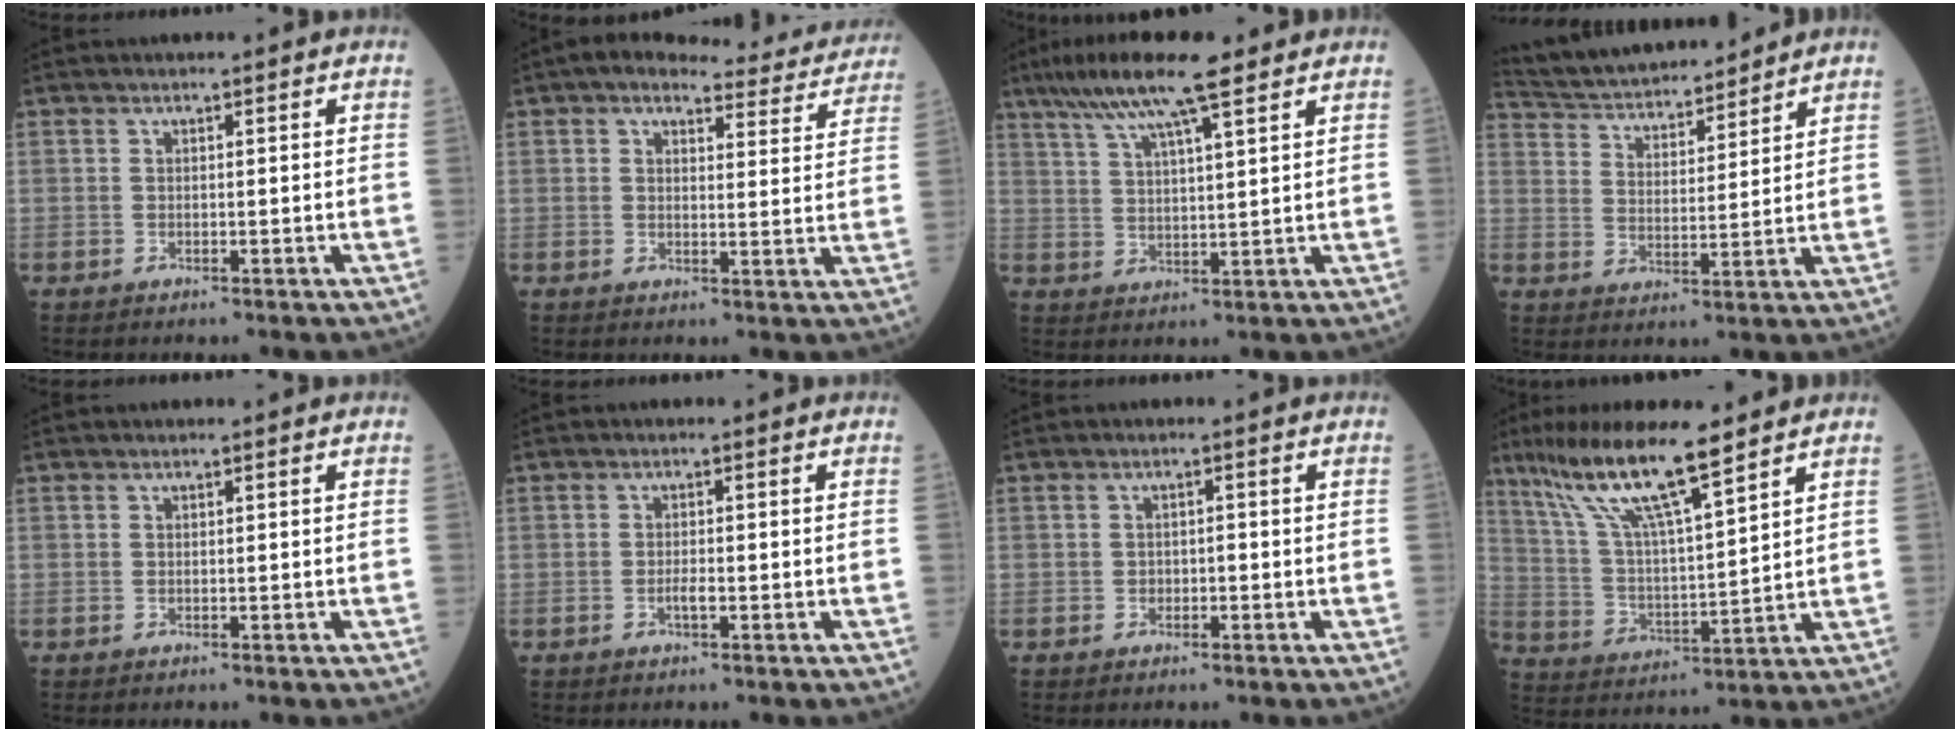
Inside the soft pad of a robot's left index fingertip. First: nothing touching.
{"total": 13.2, "force": [12.0, 4.1, 3.8], "torque": [-0.020, 0.008, 0.120]}
{"total": 11.1, "force": [7.9, 1.2, 7.8], "torque": [-0.140, 0.031, 0.136]}
{"total": 15.6, "force": [14.5, 2.7, 5.1], "torque": [-0.090, 0.026, 0.242]}
{"total": 0.0}
{"total": 1.4, "force": [-0.6, 0.3, 1.2], "torque": [-0.025, 0.001, -0.012]}
{"total": 1.0, "force": [-0.4, 0.7, 0.6], "torque": [-0.006, 0.004, -0.008]}
{"total": 13.6, "force": [9.8, 1.0, 9.4], "torque": [-0.187, 0.009, 0.186]}